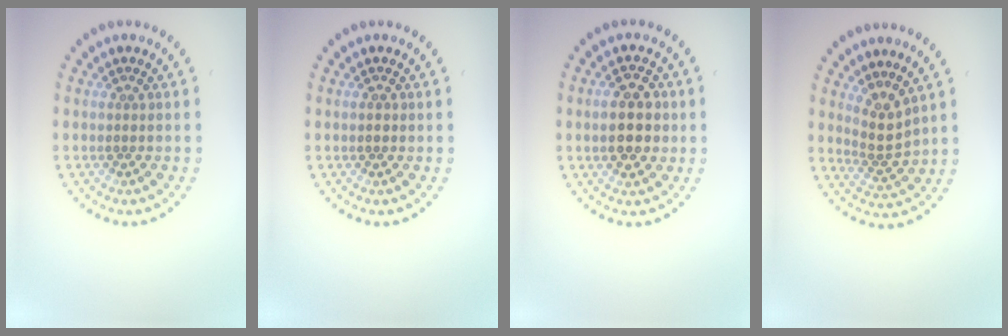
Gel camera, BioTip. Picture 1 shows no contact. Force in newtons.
{"total": 0.9, "press": 0.9, "slide": 0.1}
{"total": 4.3, "press": 4.3, "slide": 0.4}
{"total": 2.5, "press": 1.7, "slide": 1.8}